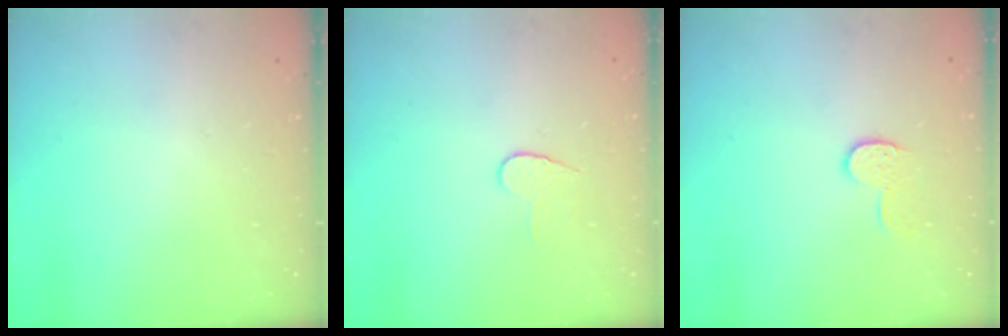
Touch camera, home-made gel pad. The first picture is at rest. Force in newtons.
{"total": 6.0, "press": 6.0, "slide": 0.5}
{"total": 6.9, "press": 6.9, "slide": 0.1}